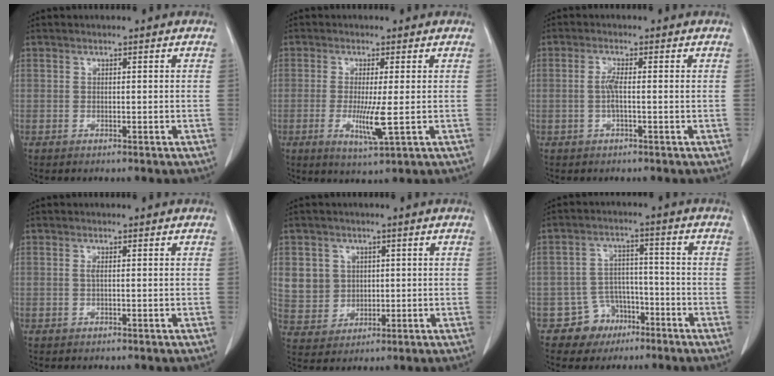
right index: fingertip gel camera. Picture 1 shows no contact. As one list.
[{"total": 5.6, "force": [-0.9, -0.1, 5.5], "torque": [-0.105, -0.016, -0.011]}, {"total": 2.2, "force": [-0.2, 0.1, 2.2], "torque": [-0.044, 0.003, -0.004]}, {"total": 0.6, "force": [0.1, 0.0, 0.6], "torque": [-0.013, 0.000, 0.002]}, {"total": 7.4, "force": [2.0, 6.9, 1.8], "torque": [-0.040, 0.018, 0.053]}, {"total": 6.3, "force": [-3.6, 5.1, 0.3], "torque": [0.005, 0.014, -0.054]}]